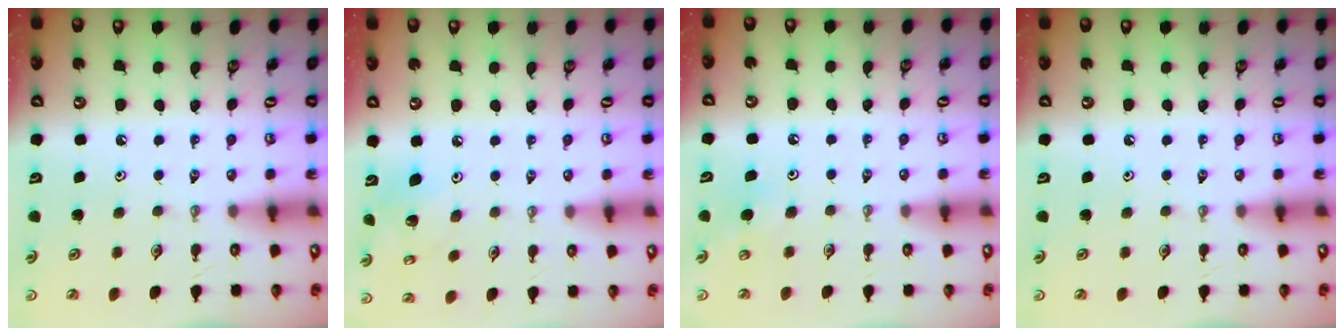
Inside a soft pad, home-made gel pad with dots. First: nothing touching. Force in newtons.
{"total": 8.5, "press": 8.3, "slide": 2.0}
{"total": 6.4, "press": 6.3, "slide": 1.0}
{"total": 0.0}